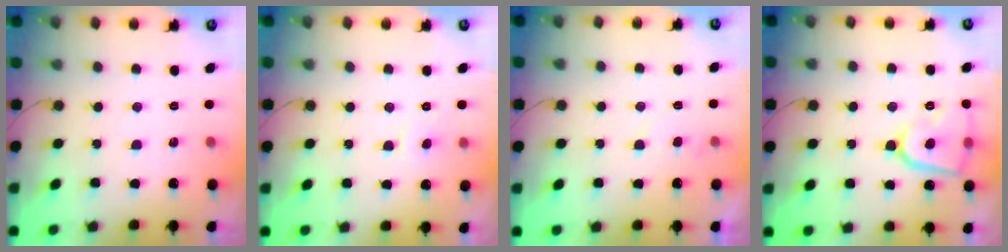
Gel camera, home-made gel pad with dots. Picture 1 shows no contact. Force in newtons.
{"total": 4.4, "press": 4.4, "slide": 0.3}
{"total": 2.5, "press": 2.5, "slide": 0.4}
{"total": 11.9, "press": 11.8, "slide": 1.5}